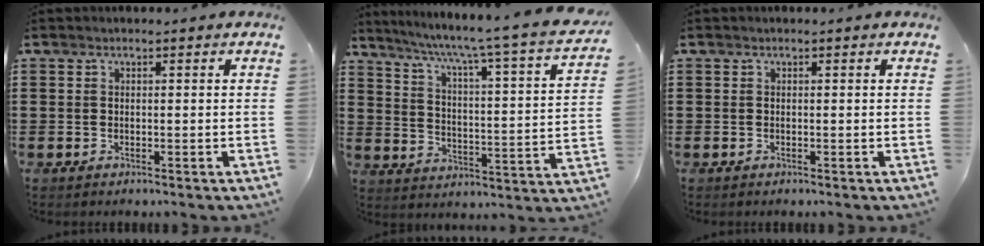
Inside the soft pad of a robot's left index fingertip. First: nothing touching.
{"total": 5.4, "force": [4.1, -0.9, 3.4], "torque": [-0.084, -0.048, 0.054]}
{"total": 0.0}